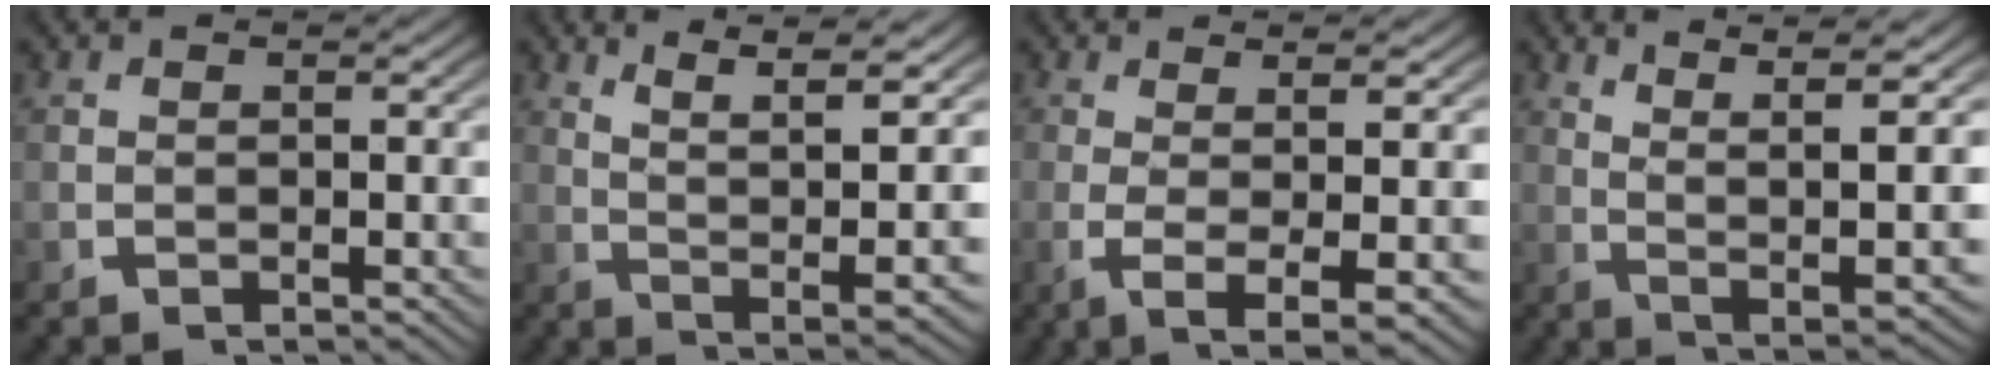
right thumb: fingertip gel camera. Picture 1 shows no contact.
{"total": 10.2, "force": [3.4, 4.2, 8.6], "torque": [-0.130, 0.006, 0.051]}
{"total": 7.1, "force": [-1.7, 2.0, 6.6], "torque": [-0.130, -0.030, -0.007]}
{"total": 11.0, "force": [3.0, 4.9, 9.3], "torque": [-0.136, 0.002, 0.047]}